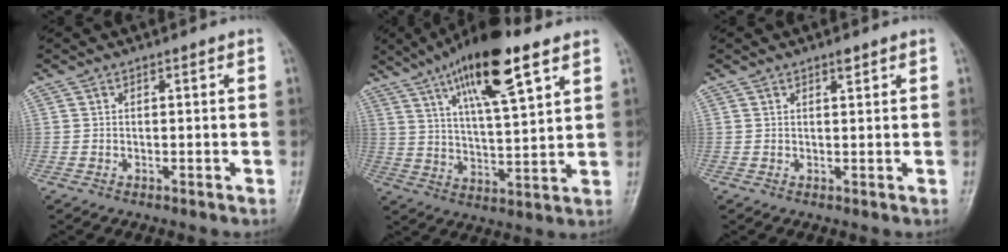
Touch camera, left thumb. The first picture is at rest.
{"total": 17.2, "force": [9.6, 4.5, 13.6], "torque": [-0.214, -0.029, 0.165]}
{"total": 1.4, "force": [1.0, 0.5, 0.9], "torque": [-0.011, -0.005, 0.016]}